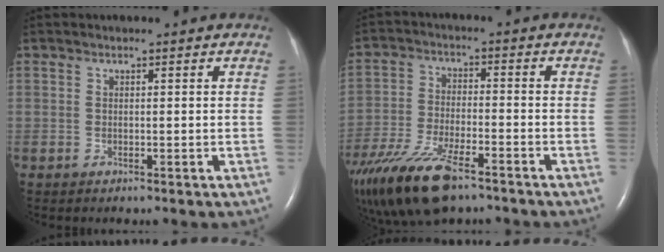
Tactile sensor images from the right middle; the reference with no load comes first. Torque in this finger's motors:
{"motor_torque": [1.09, -1.06, 0.70, 0.21]}